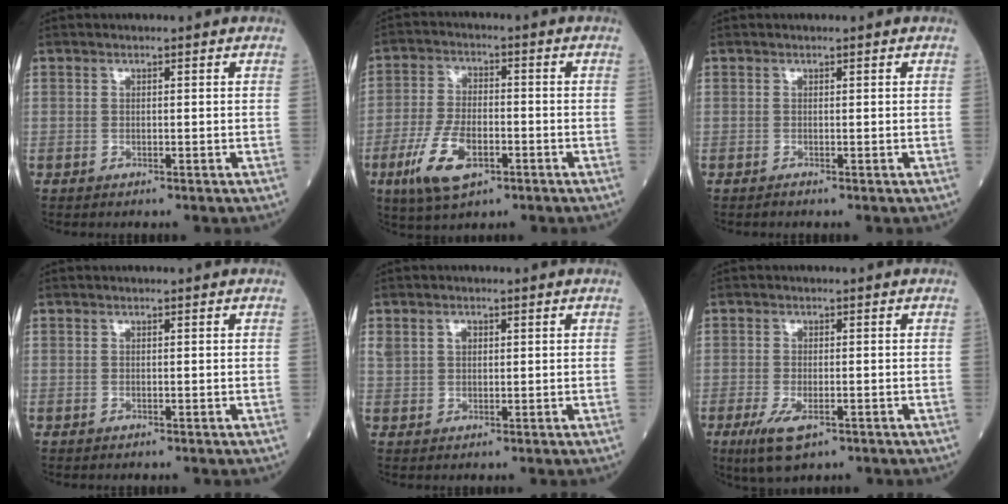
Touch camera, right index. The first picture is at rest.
{"total": 9.0, "force": [-3.9, 3.9, 7.2], "torque": [-0.157, -0.007, -0.066]}
{"total": 0.0}
{"total": 0.0}
{"total": 2.6, "force": [1.1, 2.0, 1.3], "torque": [-0.030, 0.011, 0.026]}
{"total": 5.1, "force": [-2.5, 1.8, 4.0], "torque": [-0.084, -0.012, -0.034]}